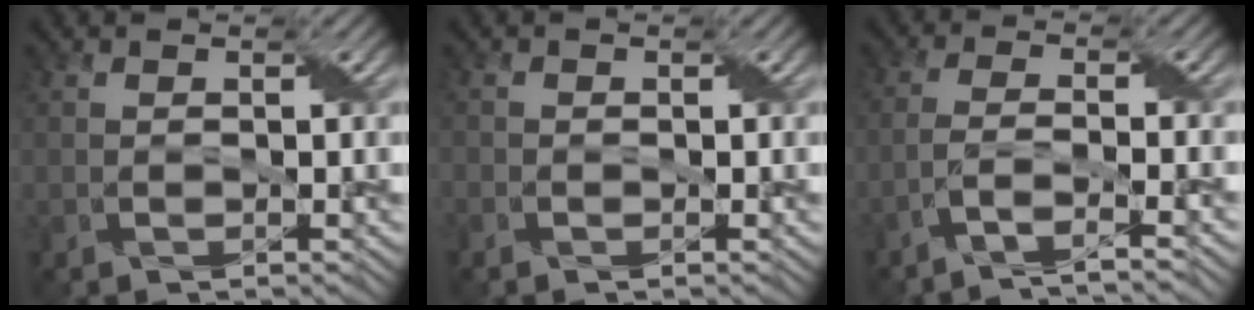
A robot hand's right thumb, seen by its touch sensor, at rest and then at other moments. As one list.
[{"total": 0.7, "force": [-0.7, 0.0, -0.1], "torque": [0.001, -0.004, -0.009]}, {"total": 4.9, "force": [-3.6, 0.7, 3.3], "torque": [-0.051, 0.009, -0.076]}]